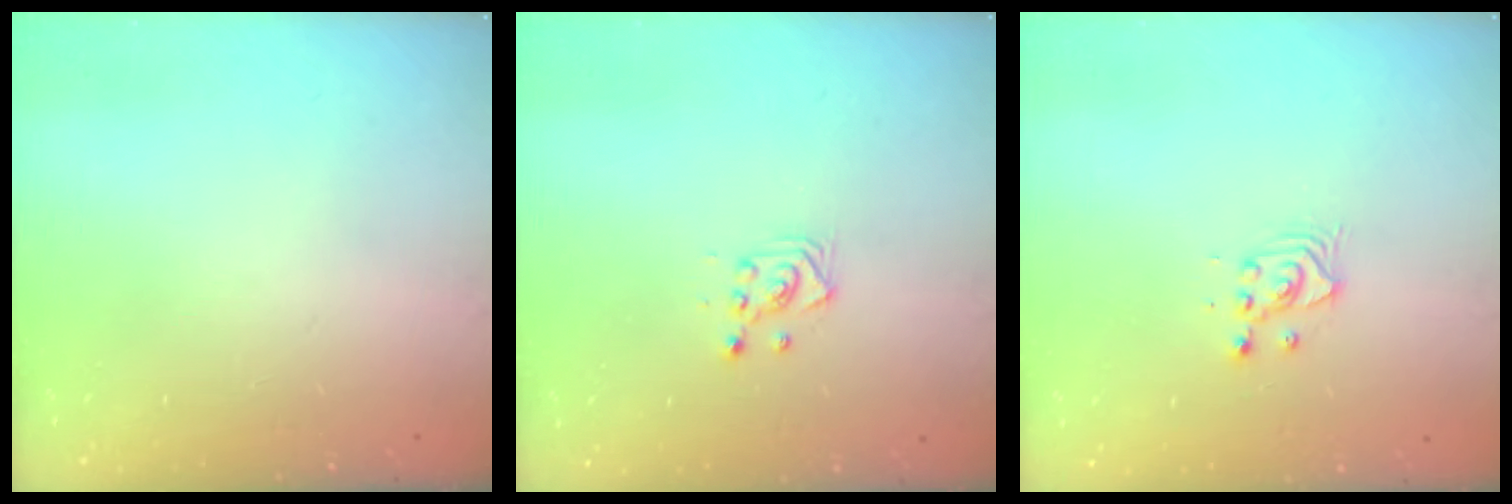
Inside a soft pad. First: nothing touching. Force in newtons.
{"total": 3.0, "press": 3.0, "slide": 0.5}
{"total": 3.7, "press": 3.7, "slide": 0.3}